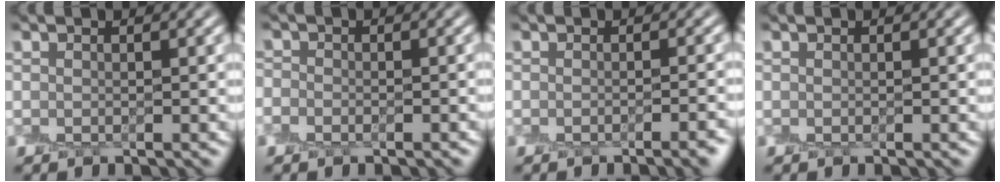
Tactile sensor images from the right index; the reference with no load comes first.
{"total": 1.3, "force": [-1.0, 0.8, 0.2], "torque": [0.002, 0.003, -0.024]}
{"total": 2.8, "force": [-2.0, 0.4, 1.9], "torque": [-0.016, -0.001, -0.023]}
{"total": 0.0}